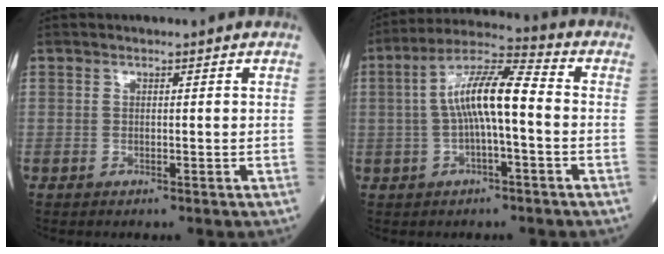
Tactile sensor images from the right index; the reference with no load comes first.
{"total": 10.1, "force": [-0.3, 1.8, 10.0], "torque": [-0.189, 0.028, -0.011]}